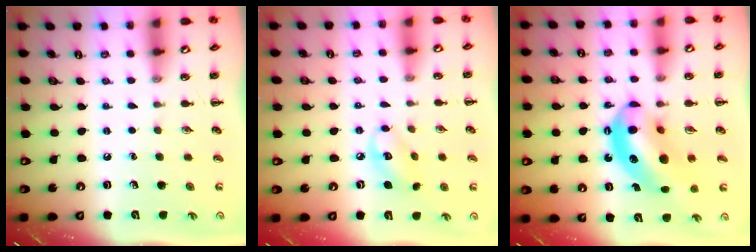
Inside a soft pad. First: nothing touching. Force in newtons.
{"total": 7.3, "press": 7.2, "slide": 1.1}
{"total": 13.2, "press": 12.7, "slide": 3.7}